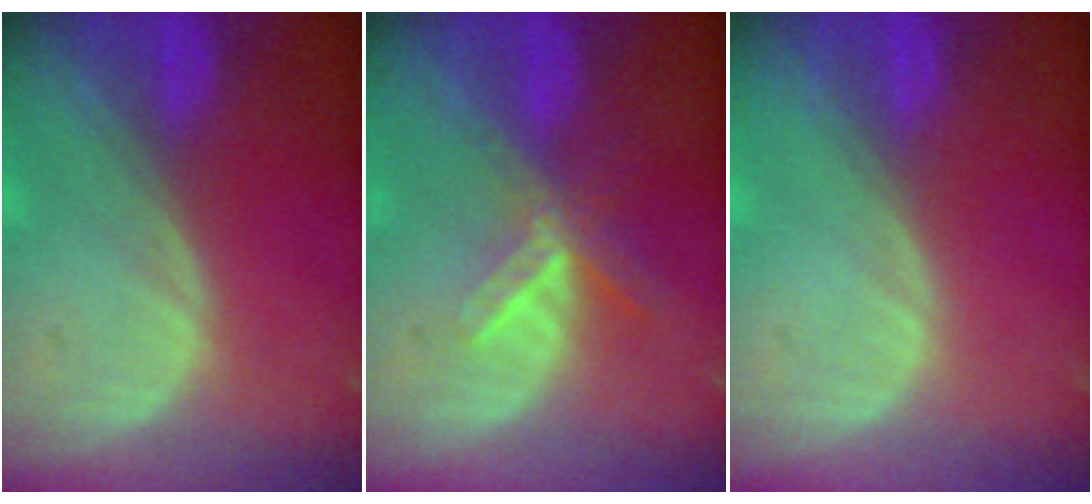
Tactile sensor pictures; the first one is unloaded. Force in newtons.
{"total": 5.8, "press": 5.0, "slide": 2.9}
{"total": 0.0}